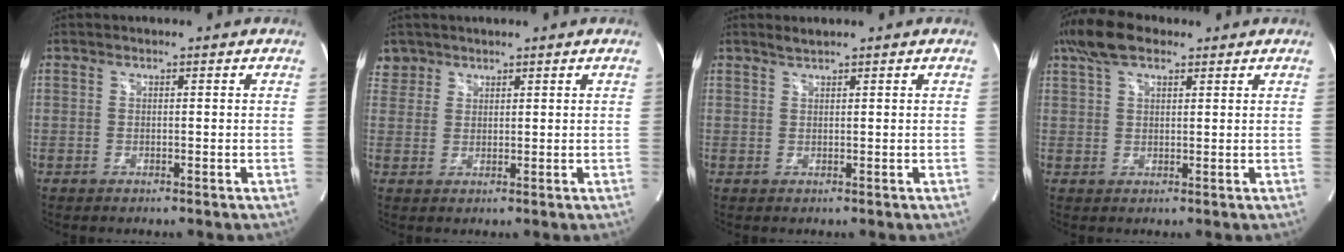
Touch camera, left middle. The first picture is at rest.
{"total": 2.7, "force": [2.1, 1.8, -0.4], "torque": [0.016, 0.005, 0.037]}
{"total": 1.1, "force": [1.0, -0.2, 0.3], "torque": [-0.009, 0.003, 0.024]}
{"total": 6.9, "force": [4.6, 2.9, 4.2], "torque": [-0.089, 0.029, 0.087]}